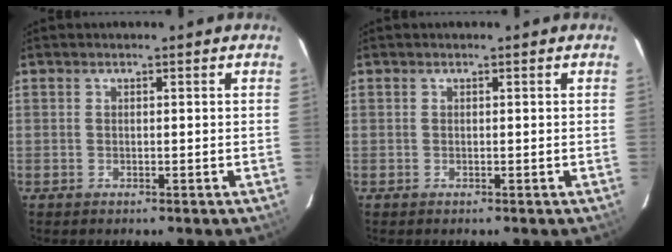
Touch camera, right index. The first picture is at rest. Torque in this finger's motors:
{"motor_torque": [0.00, 0.00, 0.01, 0.00]}